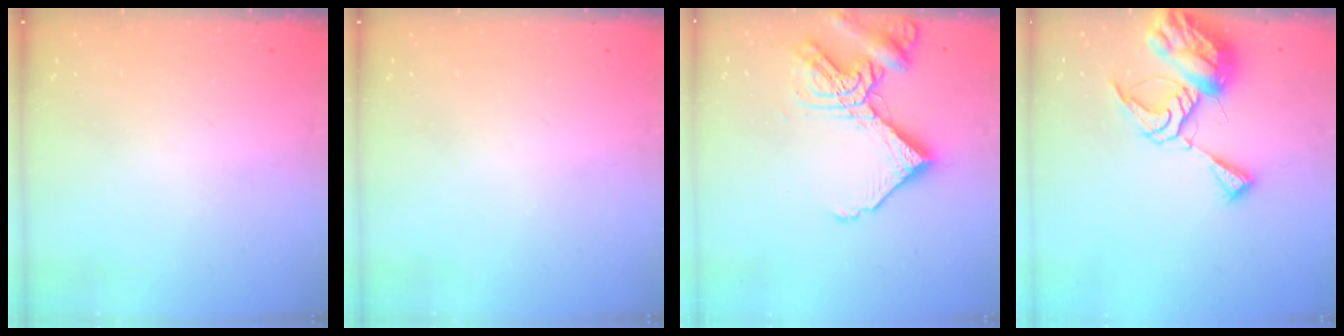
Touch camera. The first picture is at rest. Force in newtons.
{"total": 0.0}
{"total": 14.7, "press": 14.6, "slide": 1.8}
{"total": 13.3, "press": 13.2, "slide": 1.4}